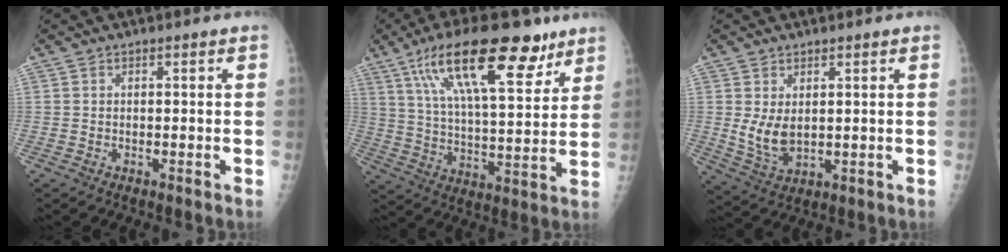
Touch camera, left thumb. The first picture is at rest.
{"total": 22.2, "force": [13.0, 7.5, 16.4], "torque": [-0.250, -0.029, 0.220]}
{"total": 5.7, "force": [1.2, 3.5, 4.4], "torque": [-0.077, -0.019, 0.036]}